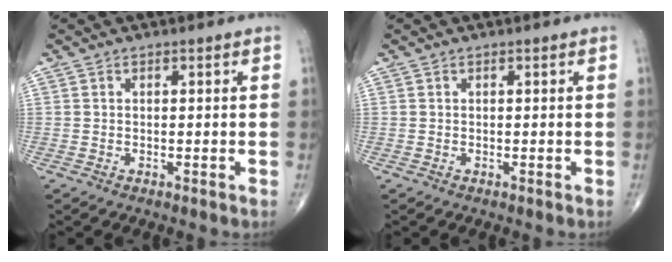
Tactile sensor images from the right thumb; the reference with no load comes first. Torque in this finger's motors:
{"motor_torque": [0.00, 0.00, 0.08, 0.08, 0.00]}